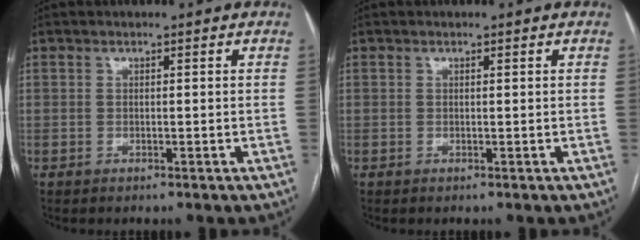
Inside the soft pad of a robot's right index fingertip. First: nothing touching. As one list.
[{"total": 0.0}]